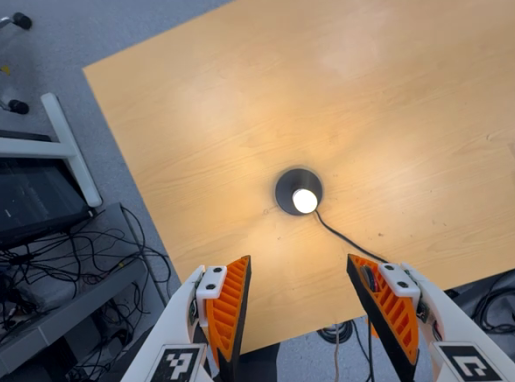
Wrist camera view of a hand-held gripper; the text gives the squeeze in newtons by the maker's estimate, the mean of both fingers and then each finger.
{"total": 0.0}